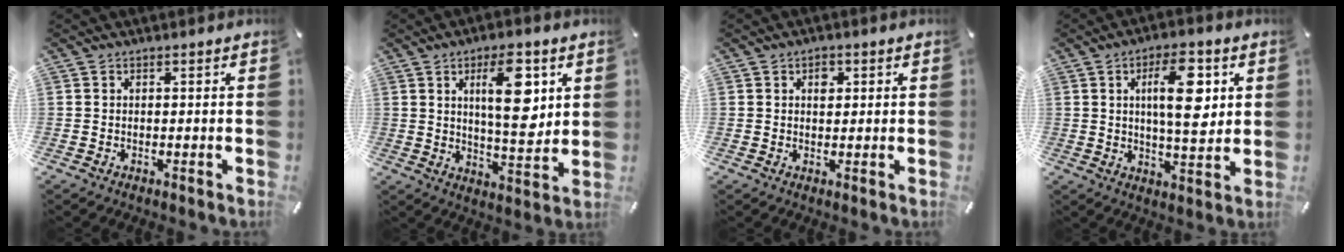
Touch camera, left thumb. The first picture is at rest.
{"total": 13.8, "force": [5.1, 5.4, 11.7], "torque": [-0.179, -0.018, 0.078]}
{"total": 2.3, "force": [0.7, 1.7, 1.3], "torque": [-0.004, -0.004, 0.007]}
{"total": 13.3, "force": [4.0, 5.2, 11.6], "torque": [-0.183, -0.010, 0.059]}